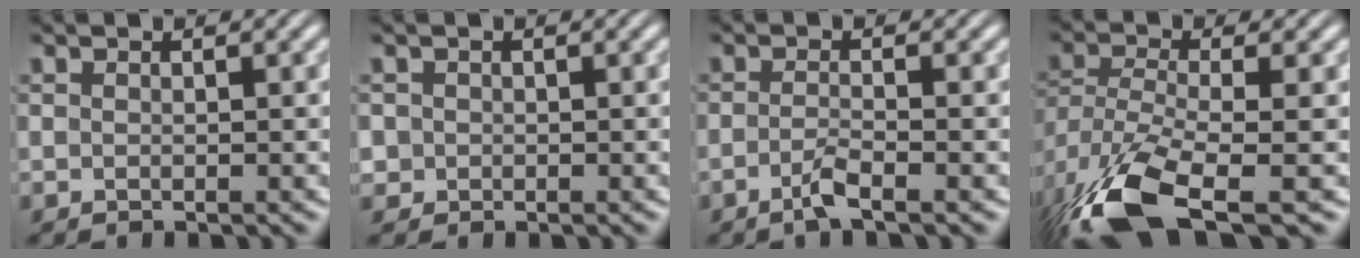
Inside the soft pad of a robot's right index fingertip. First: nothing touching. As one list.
[{"total": 2.6, "force": [-0.4, 2.5, 0.6], "torque": [-0.027, -0.012, -0.004]}, {"total": 2.0, "force": [-1.6, -0.1, 1.2], "torque": [-0.021, 0.001, -0.035]}, {"total": 9.1, "force": [-5.4, 4.1, 6.1], "torque": [-0.155, -0.055, -0.057]}]